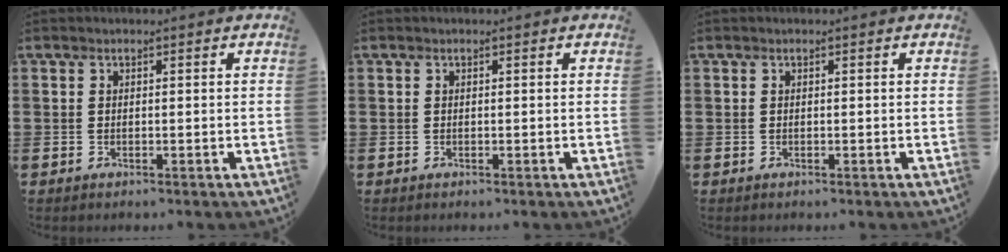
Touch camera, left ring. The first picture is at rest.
{"total": 0.0}
{"total": 0.0}